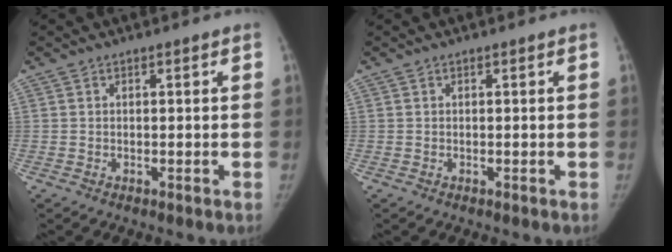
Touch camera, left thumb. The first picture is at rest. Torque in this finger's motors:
{"motor_torque": [0.00, 0.00, 0.00, -0.02, 0.00]}